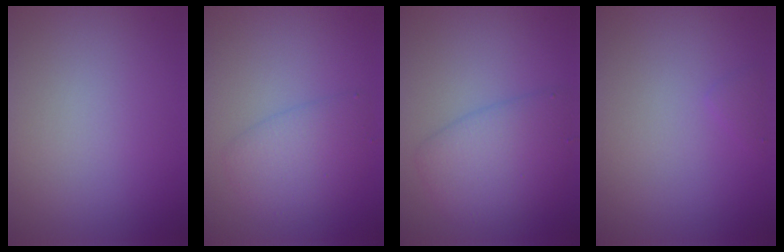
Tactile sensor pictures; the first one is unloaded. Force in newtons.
{"total": 3.0, "press": 3.0, "slide": 0.1}
{"total": 4.4, "press": 4.4, "slide": 0.0}
{"total": 0.6, "press": 0.6, "slide": 0.0}